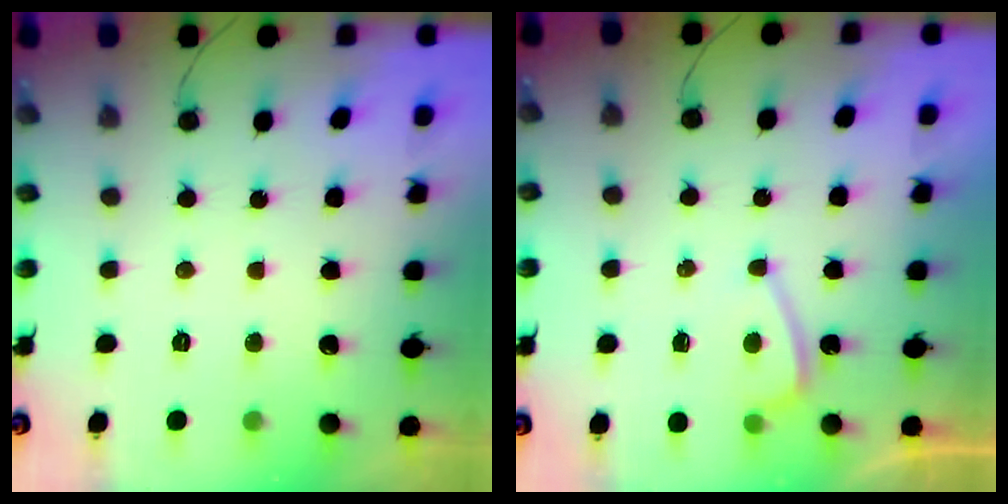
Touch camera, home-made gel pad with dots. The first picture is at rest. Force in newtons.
{"total": 3.5, "press": 3.1, "slide": 1.6}